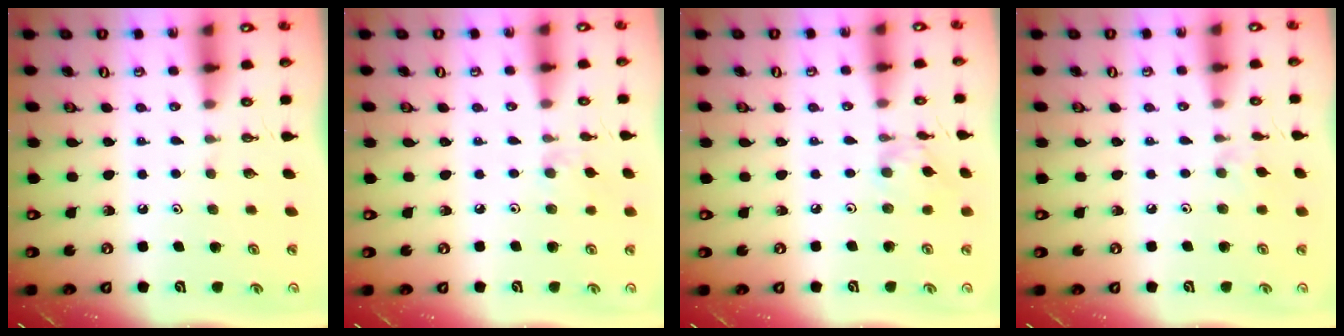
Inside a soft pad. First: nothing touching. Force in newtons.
{"total": 4.2, "press": 4.1, "slide": 0.7}
{"total": 2.0, "press": 2.0, "slide": 0.3}
{"total": 3.2, "press": 3.1, "slide": 0.5}